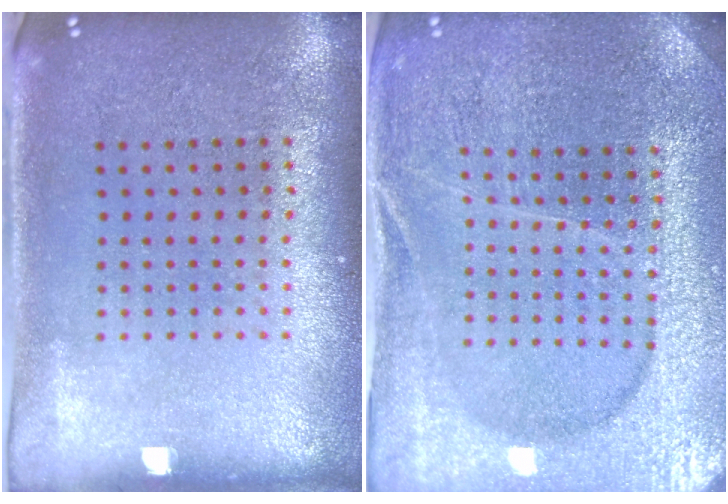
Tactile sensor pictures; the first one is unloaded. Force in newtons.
{"total": 4.2, "press": 4.0, "slide": 1.3}